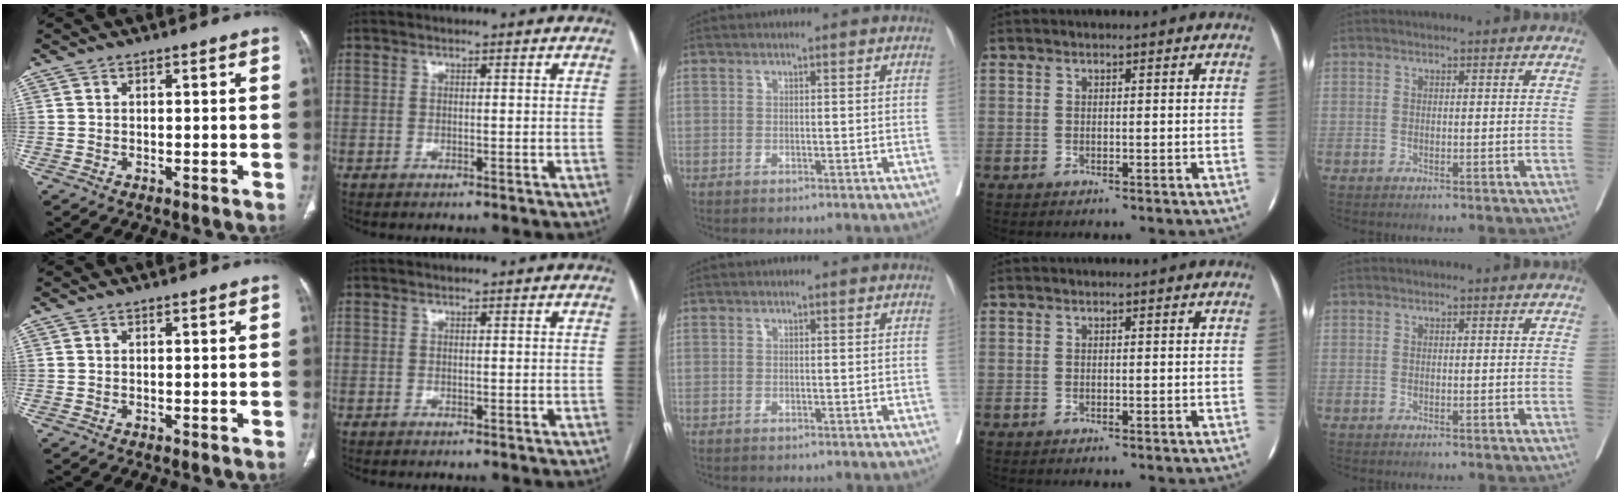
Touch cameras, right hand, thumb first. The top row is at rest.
{}